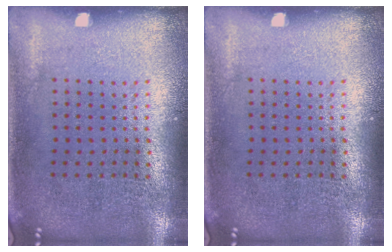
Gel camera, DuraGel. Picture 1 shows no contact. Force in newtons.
{"total": 0.0}